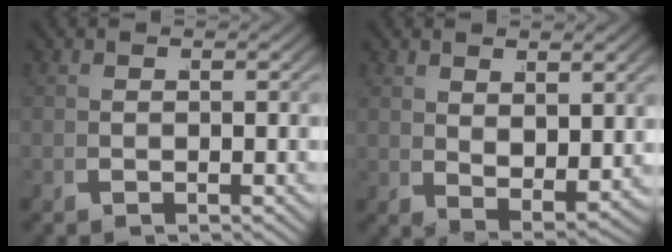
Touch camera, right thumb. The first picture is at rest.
{"total": 3.0, "force": [1.8, 1.0, 2.2], "torque": [-0.038, -0.006, 0.044]}